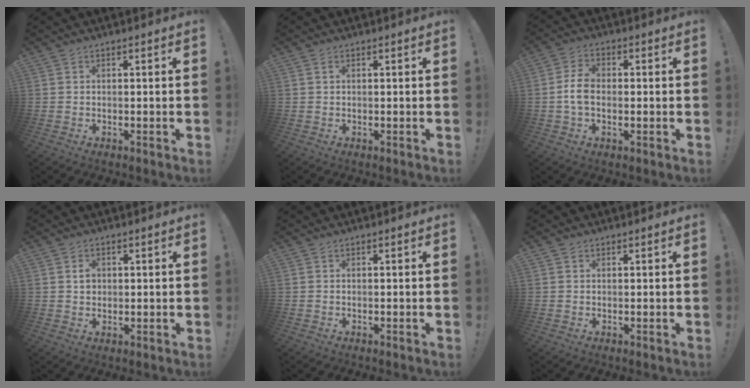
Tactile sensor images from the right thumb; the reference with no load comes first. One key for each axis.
{"total": 0.5, "fx": 0.2, "fy": 0.1, "fz": 0.4, "tx": -0.016, "ty": 0.004, "tz": 0.006}
{"total": 6.2, "fx": -0.6, "fy": 3.9, "fz": 4.8, "tx": -0.095, "ty": 0.003, "tz": -0.013}
{"total": 2.8, "fx": 0.7, "fy": 2.4, "fz": 1.3, "tx": -0.007, "ty": -0.005, "tz": 0.008}
{"total": 0.0}
{"total": 0.8, "fx": 0.5, "fy": 0.6, "fz": 0.0, "tx": 0.006, "ty": -0.001, "tz": 0.009}